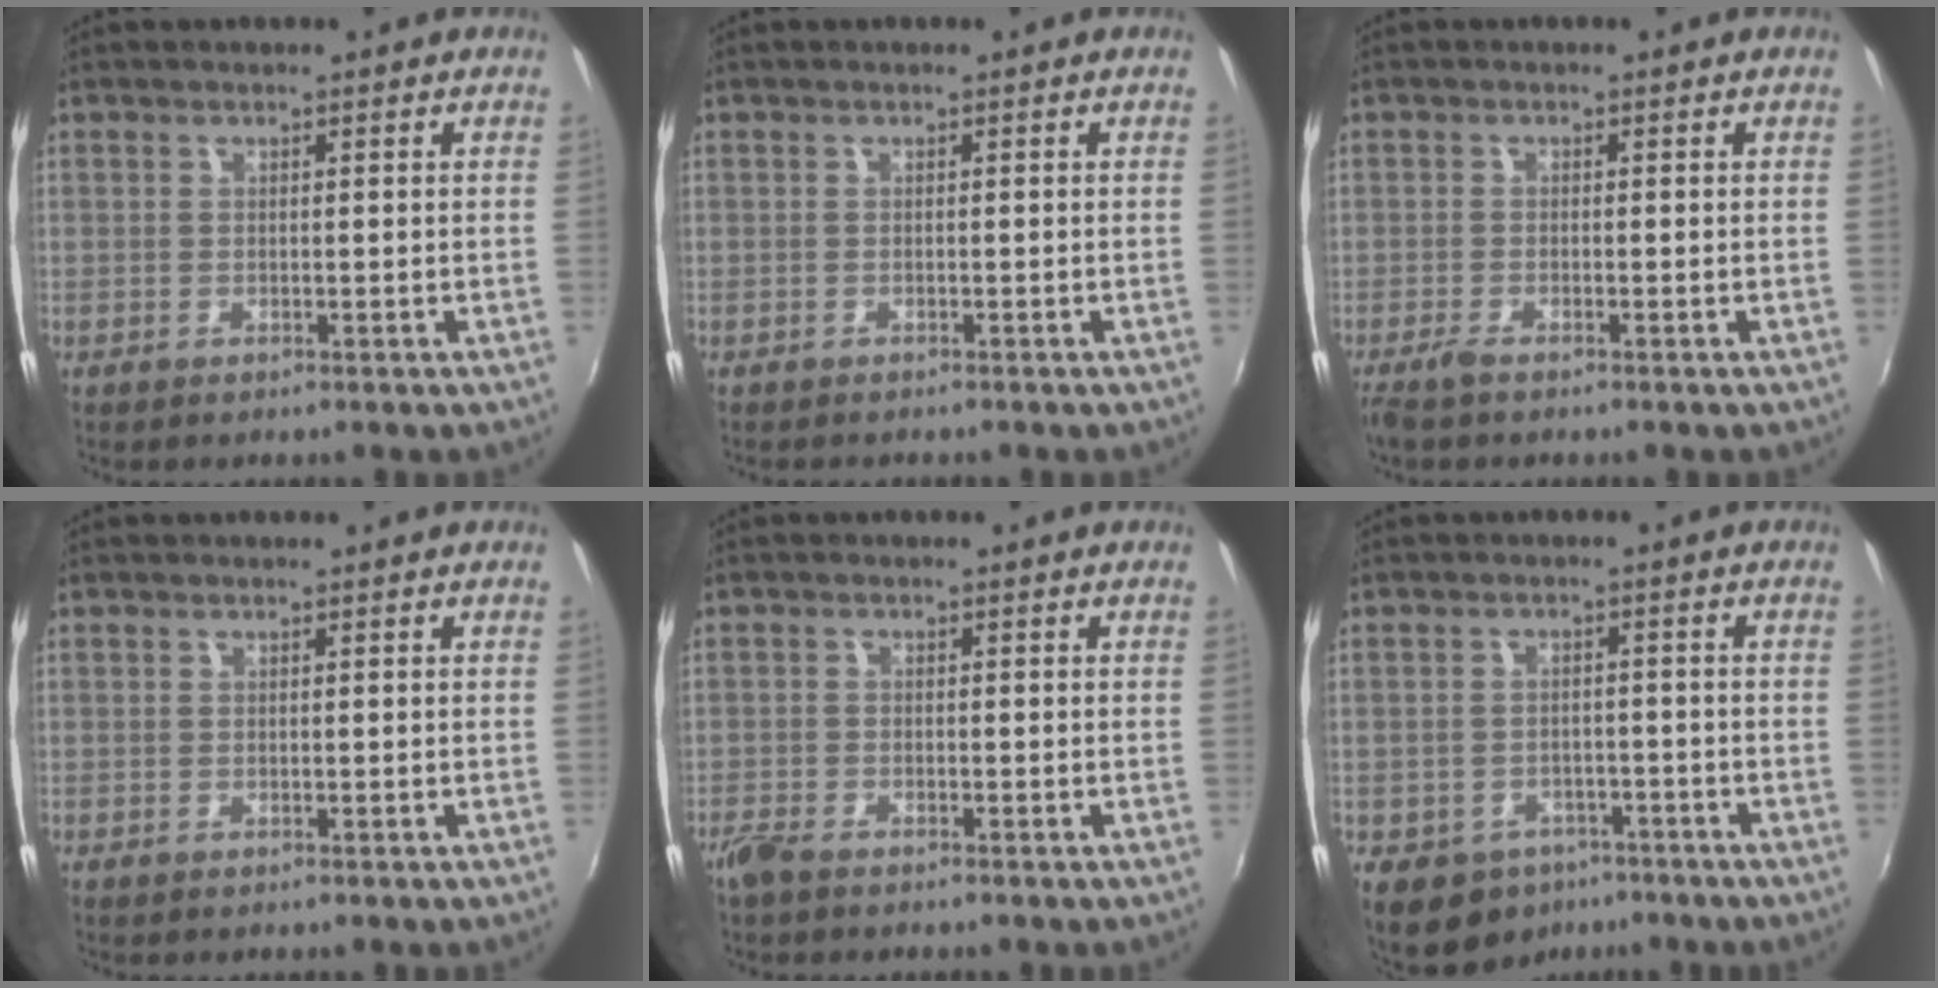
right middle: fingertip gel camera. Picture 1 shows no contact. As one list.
[{"total": 0.6, "force": [-0.6, 0.1, 0.1], "torque": [-0.003, -0.003, -0.011]}, {"total": 2.2, "force": [-1.8, 0.3, 1.2], "torque": [-0.032, -0.006, -0.038]}, {"total": 0.0}, {"total": 2.6, "force": [-2.2, 0.7, 1.1], "torque": [-0.033, -0.007, -0.047]}, {"total": 10.0, "force": [-6.0, 7.2, 3.6], "torque": [-0.092, 0.002, -0.074]}]